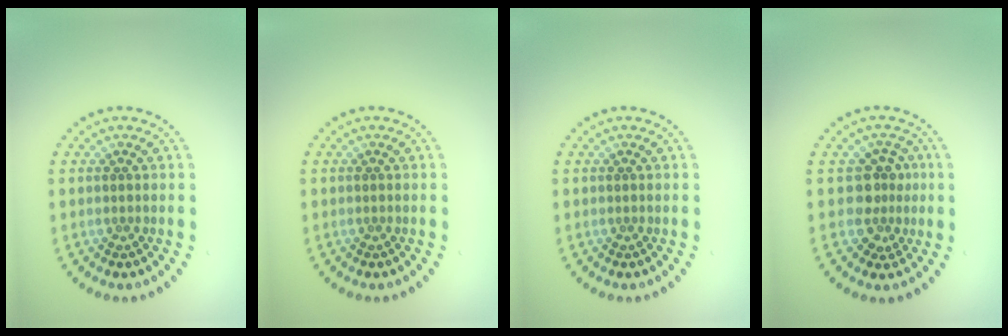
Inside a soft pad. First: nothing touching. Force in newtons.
{"total": 0.0}
{"total": 0.0}
{"total": 2.6, "press": 2.2, "slide": 1.5}